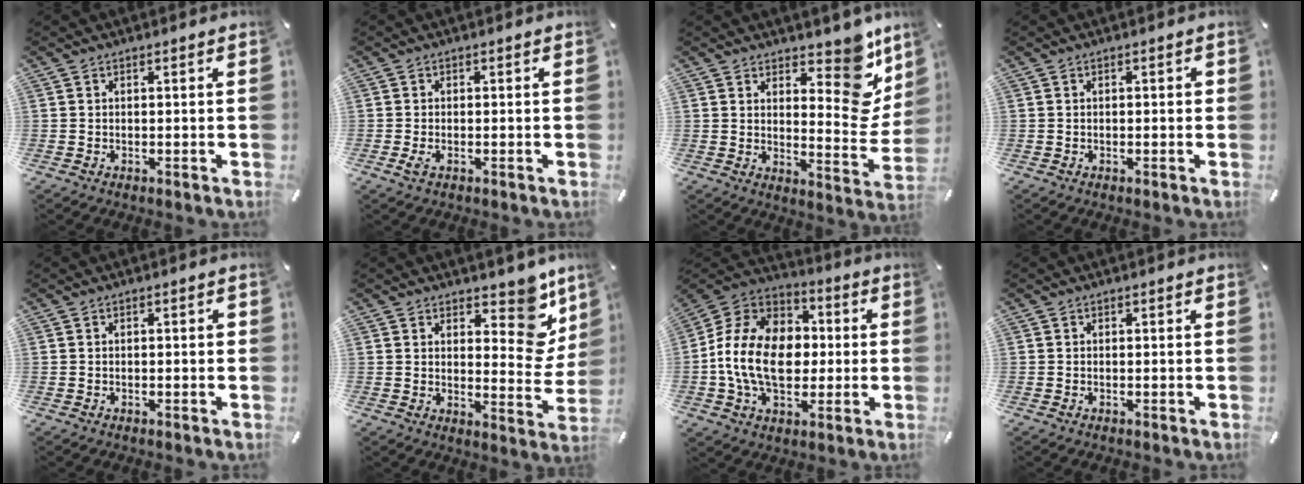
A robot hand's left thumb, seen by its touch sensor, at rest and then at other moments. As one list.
[{"total": 1.5, "force": [-0.6, 0.8, 1.1], "torque": [-0.019, 0.000, -0.009]}, {"total": 13.4, "force": [8.5, 6.5, 8.0], "torque": [-0.073, -0.081, 0.149]}, {"total": 1.0, "force": [-0.2, 0.6, 0.9], "torque": [-0.016, 0.003, -0.004]}, {"total": 1.2, "force": [-0.2, 0.6, 1.0], "torque": [-0.019, 0.003, -0.005]}, {"total": 11.6, "force": [7.2, 6.0, 6.9], "torque": [-0.057, -0.061, 0.122]}, {"total": 15.9, "force": [-2.5, 12.0, 10.1], "torque": [-0.223, 0.023, -0.044]}, {"total": 0.0}]